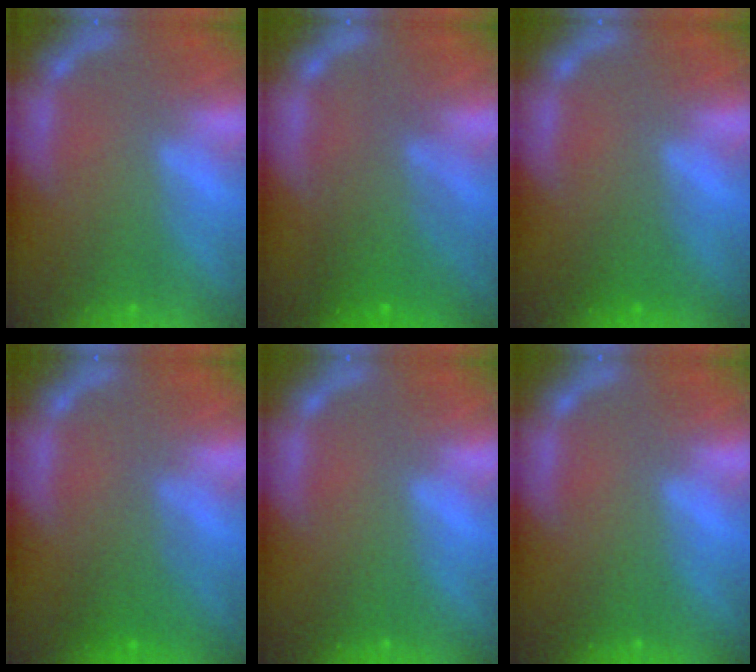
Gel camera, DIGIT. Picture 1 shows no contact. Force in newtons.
{"total": 5.1}
{"total": 1.5}
{"total": 2.9}
{"total": 0.0}
{"total": 0.0}